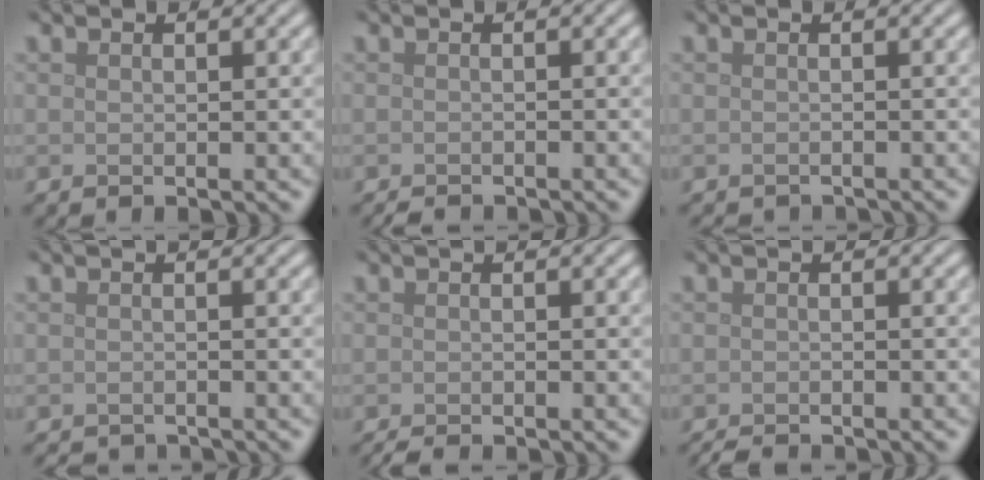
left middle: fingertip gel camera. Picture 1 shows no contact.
{"total": 1.3, "force": [-1.3, 0.2, 0.3], "torque": [-0.003, -0.004, -0.020]}
{"total": 1.3, "force": [-1.3, 0.0, 0.0], "torque": [0.004, -0.006, -0.019]}
{"total": 2.5, "force": [-2.5, 0.2, 0.3], "torque": [-0.001, -0.011, -0.036]}
{"total": 1.6, "force": [-1.5, 0.2, 0.5], "torque": [-0.006, -0.003, -0.025]}
{"total": 2.0, "force": [-1.9, 0.2, 0.5], "torque": [-0.005, -0.004, -0.033]}